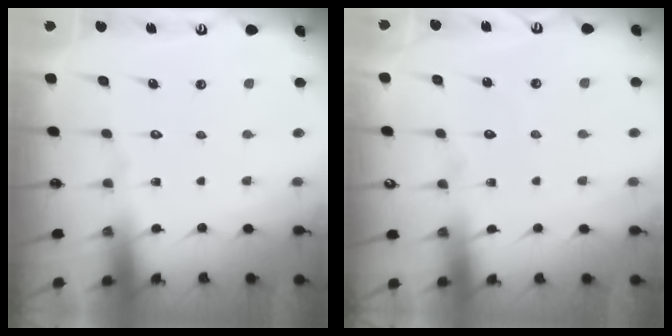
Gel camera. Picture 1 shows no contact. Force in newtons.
{"total": 3.0, "press": 3.0, "slide": 0.3}